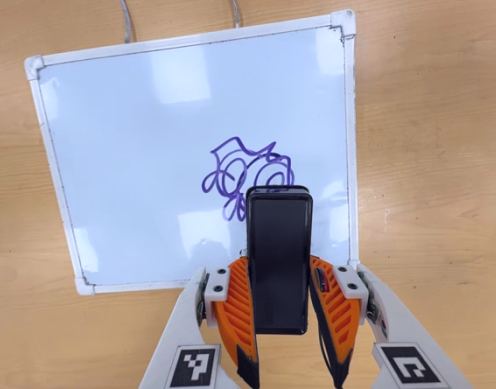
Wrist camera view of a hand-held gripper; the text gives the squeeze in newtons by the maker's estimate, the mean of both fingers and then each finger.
{"total": 5.1, "left": 3.3, "right": 7.0}